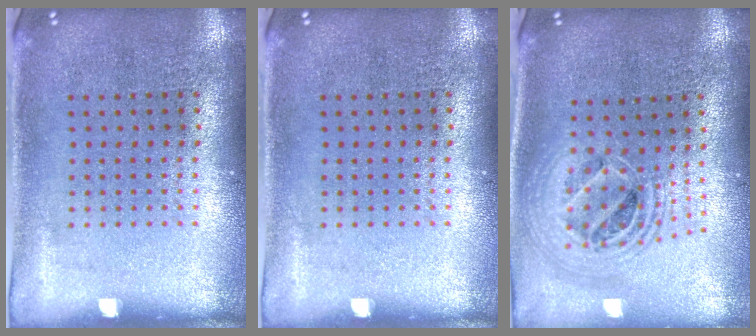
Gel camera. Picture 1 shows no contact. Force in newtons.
{"total": 0.0}
{"total": 2.1, "press": 1.7, "slide": 1.3}